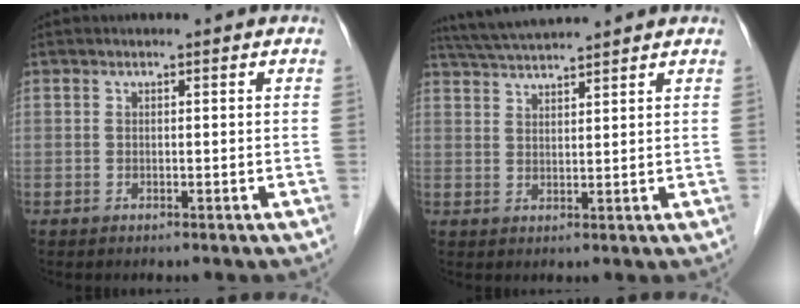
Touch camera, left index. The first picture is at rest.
{"total": 7.3, "force": [6.8, -0.6, 2.6], "torque": [-0.053, 0.028, 0.116]}